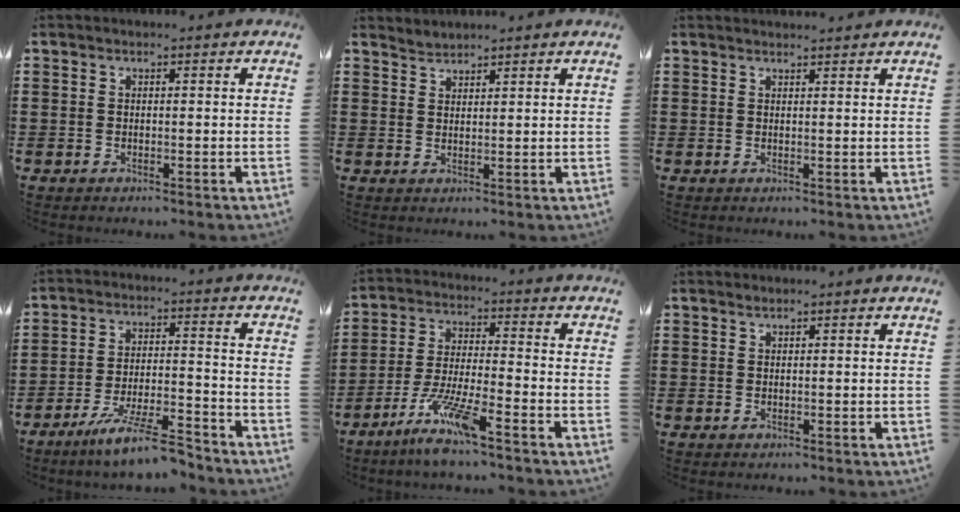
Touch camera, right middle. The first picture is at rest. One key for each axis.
{"total": 1.7, "fx": 1.6, "fy": -0.2, "fz": -0.5, "tx": 0.004, "ty": 0.002, "tz": 0.033}
{"total": 1.4, "fx": 1.4, "fy": -0.3, "fz": 0.1, "tx": -0.002, "ty": -0.003, "tz": 0.027}
{"total": 8.4, "fx": -7.1, "fy": 0.4, "fz": 4.6, "tx": -0.095, "ty": -0.006, "tz": -0.135}
{"total": 7.9, "fx": -5.9, "fy": 0.3, "fz": 5.3, "tx": -0.108, "ty": -0.010, "tz": -0.110}
{"total": 0.7, "fx": 0.7, "fy": 0.0, "fz": 0.1, "tx": -0.004, "ty": -0.002, "tz": 0.014}